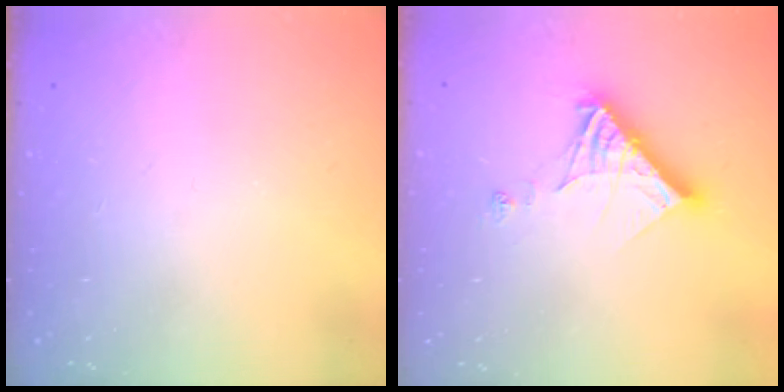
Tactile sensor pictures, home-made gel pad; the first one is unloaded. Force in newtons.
{"total": 12.6, "press": 12.6, "slide": 1.4}